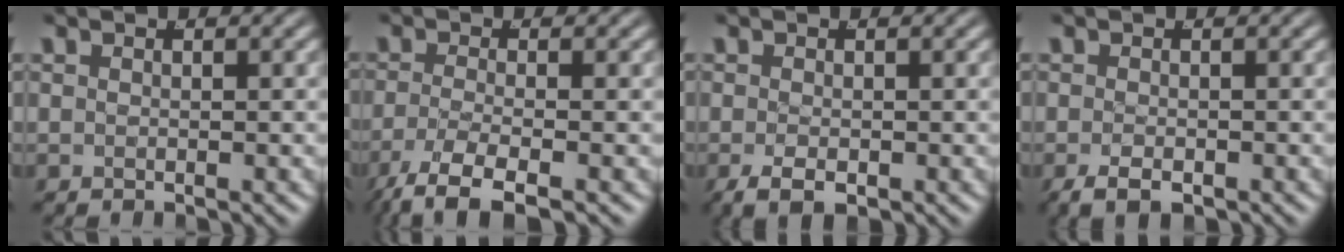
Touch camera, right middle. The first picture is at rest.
{"total": 6.3, "force": [-4.6, 1.9, 3.8], "torque": [-0.083, -0.036, -0.052]}
{"total": 2.5, "force": [-1.5, 1.0, 1.8], "torque": [-0.038, -0.018, -0.012]}
{"total": 2.2, "force": [-1.6, 0.7, 1.3], "torque": [-0.028, -0.014, -0.016]}